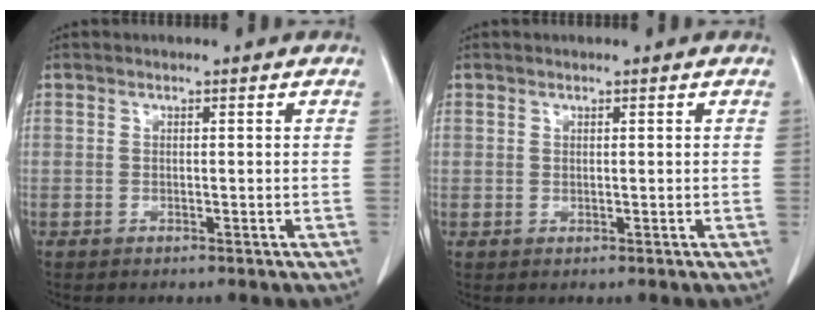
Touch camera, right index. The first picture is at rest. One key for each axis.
{"total": 0.7, "fx": 0.3, "fy": 0.7, "fz": 0.1, "tx": 0.006, "ty": 0.001, "tz": 0.001}